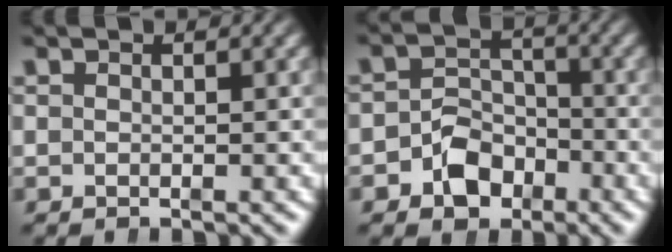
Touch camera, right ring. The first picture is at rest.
{"total": 4.5, "force": [-2.3, 3.5, 1.8], "torque": [-0.024, -0.012, -0.038]}